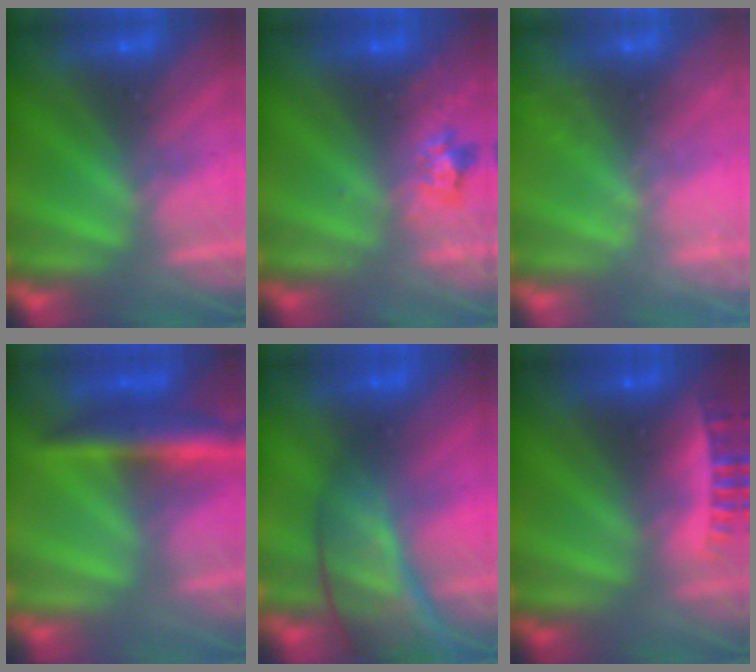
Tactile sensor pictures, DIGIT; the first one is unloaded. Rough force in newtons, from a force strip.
{"total": 2.4}
{"total": 2.3}
{"total": 6.2}
{"total": 7.8}
{"total": 2.7}